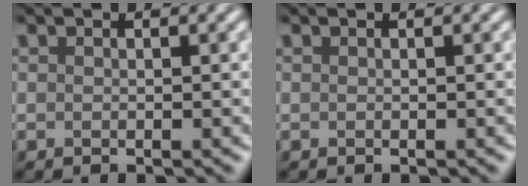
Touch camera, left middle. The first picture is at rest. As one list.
[{"total": 0.0}]